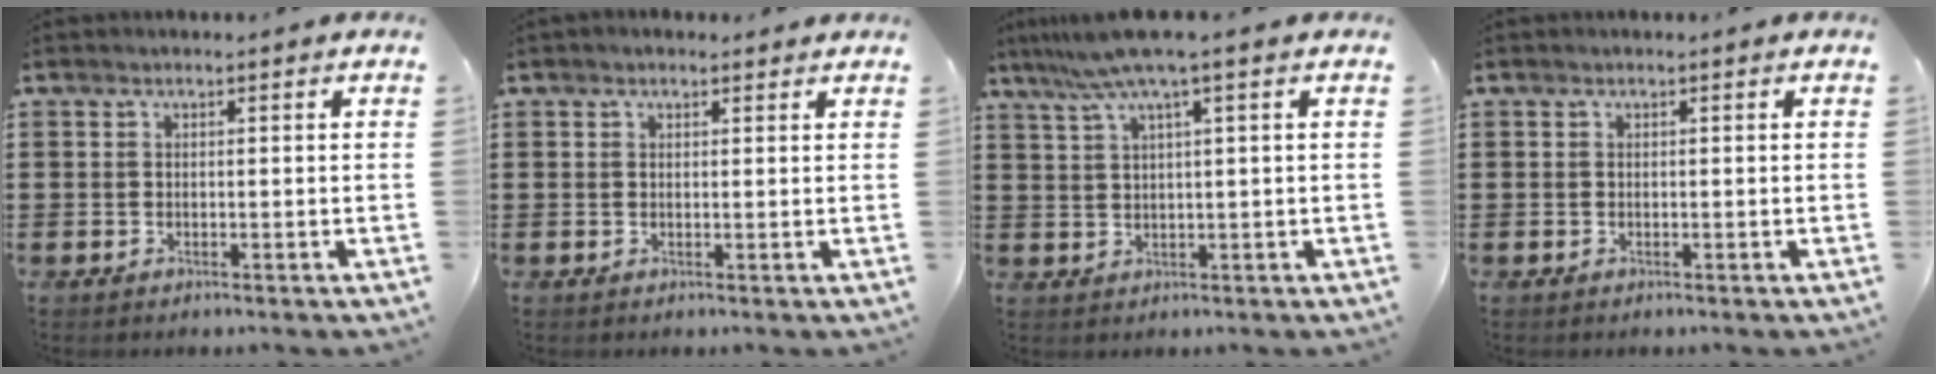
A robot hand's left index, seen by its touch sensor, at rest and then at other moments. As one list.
[{"total": 0.9, "force": [0.7, 0.3, 0.4], "torque": [-0.009, 0.003, 0.013]}, {"total": 5.9, "force": [3.2, -0.5, 5.0], "torque": [-0.112, -0.011, 0.054]}, {"total": 0.0}]